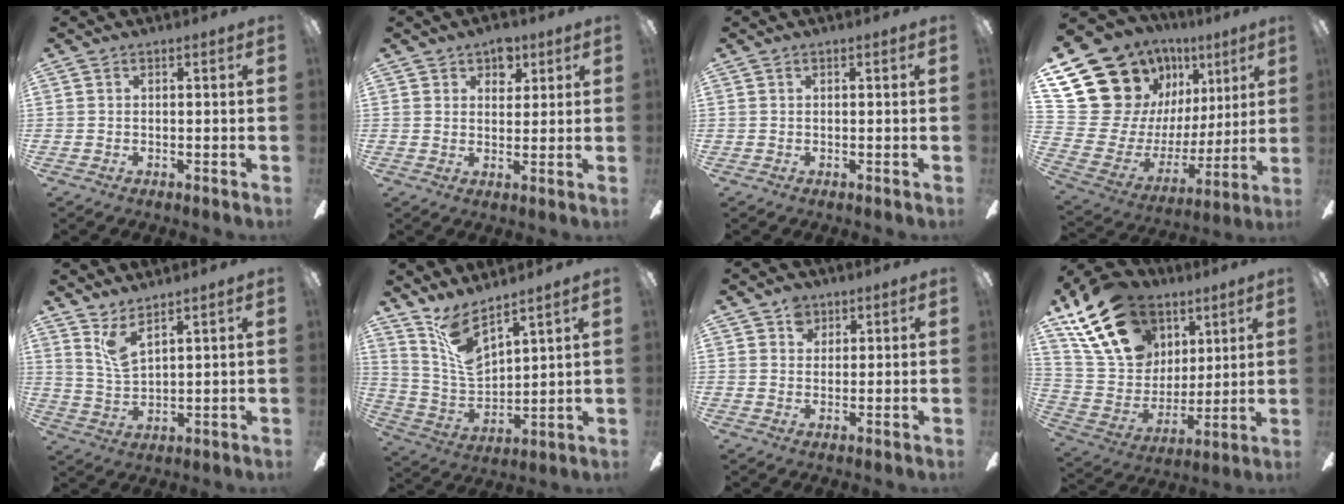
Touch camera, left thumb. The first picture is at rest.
{"total": 5.9, "force": [4.0, 3.9, 2.0], "torque": [-0.012, -0.014, 0.068]}
{"total": 0.0}
{"total": 21.7, "force": [11.8, 16.2, 8.3], "torque": [-0.171, -0.090, 0.256]}
{"total": 6.8, "force": [4.8, 2.1, 4.3], "torque": [-0.098, -0.018, 0.089]}
{"total": 11.5, "force": [8.4, 4.1, 6.7], "torque": [-0.136, -0.046, 0.160]}
{"total": 4.6, "force": [2.8, 3.4, 1.1], "torque": [-0.010, -0.002, 0.049]}
{"total": 24.2, "force": [13.7, 16.2, 11.6], "torque": [-0.223, -0.050, 0.263]}